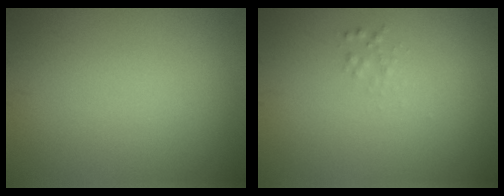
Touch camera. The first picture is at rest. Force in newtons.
{"total": 0.7, "press": 0.7, "slide": 0.0}